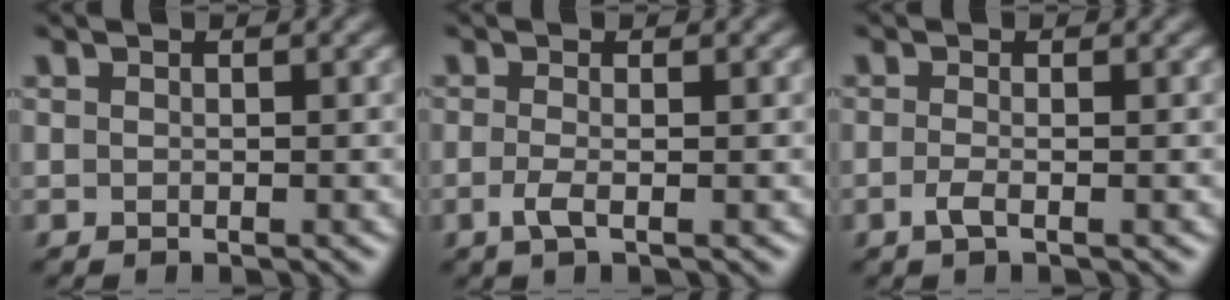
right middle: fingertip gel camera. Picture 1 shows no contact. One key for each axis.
{"total": 1.7, "fx": -0.5, "fy": 0.5, "fz": 1.6, "tx": -0.035, "ty": -0.005, "tz": -0.015}
{"total": 1.4, "fx": -0.6, "fy": 0.4, "fz": 1.3, "tx": -0.028, "ty": -0.004, "tz": -0.016}